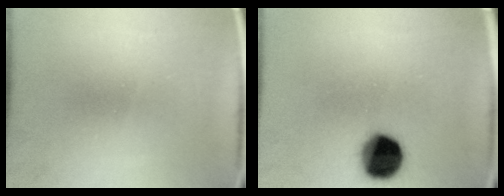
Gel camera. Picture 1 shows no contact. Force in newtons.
{"total": 12.8}